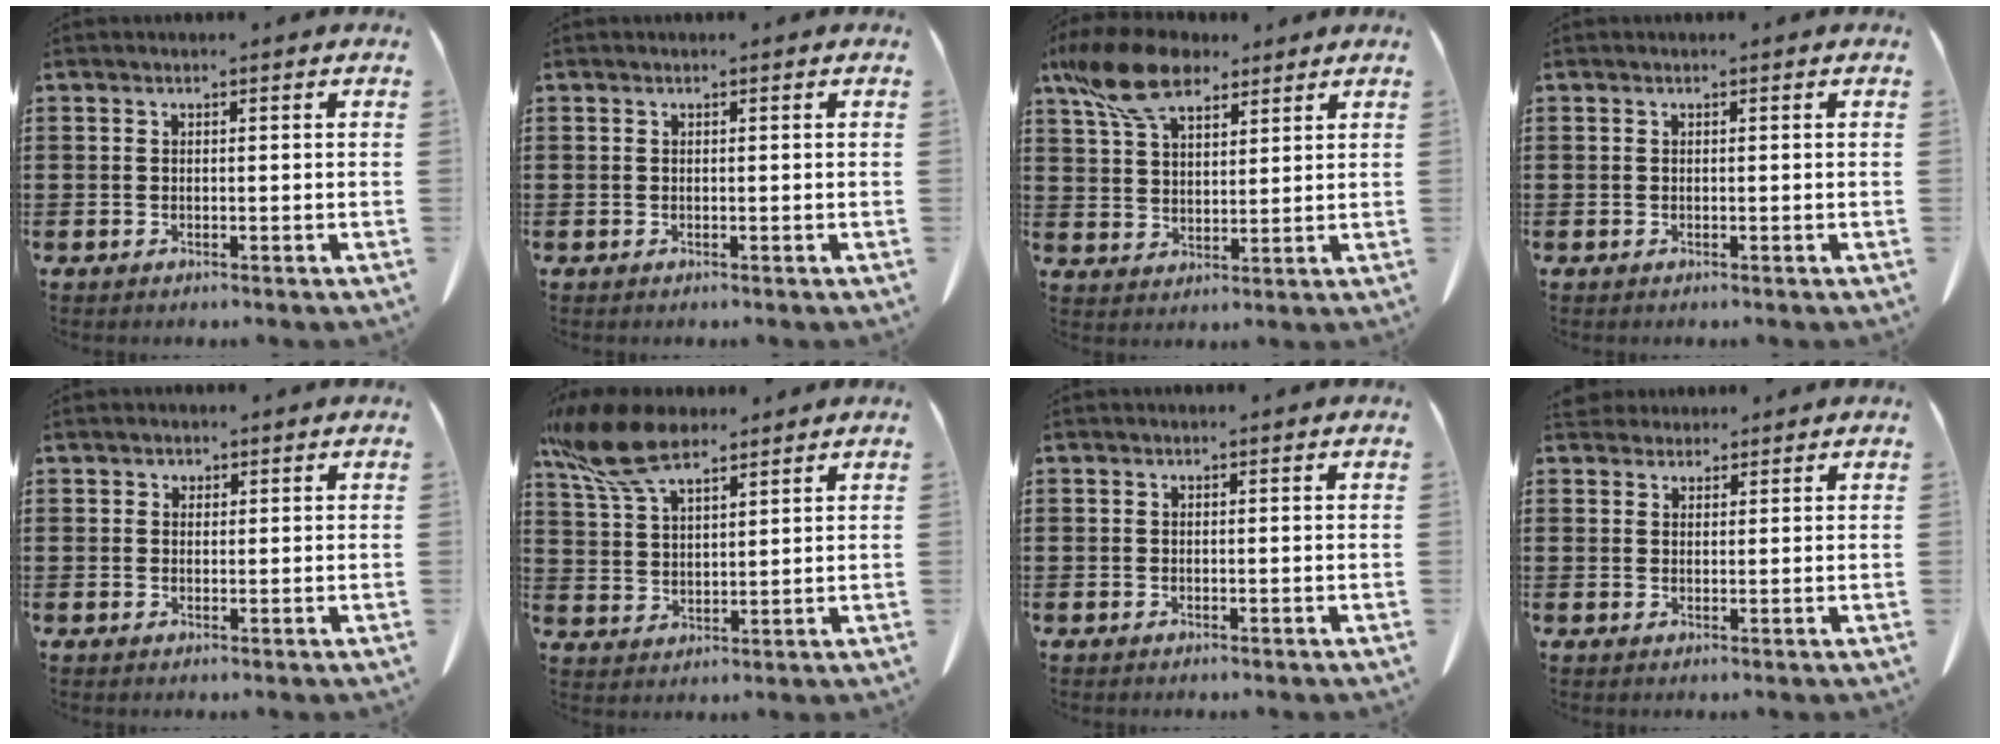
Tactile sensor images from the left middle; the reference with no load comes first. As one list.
[{"total": 0.0}, {"total": 10.8, "force": [7.6, 4.6, 6.1], "torque": [-0.147, -0.008, 0.143]}, {"total": 0.0}, {"total": 0.9, "force": [0.7, 0.6, 0.2], "torque": [-0.006, 0.000, 0.014]}, {"total": 10.5, "force": [7.6, 3.6, 6.3], "torque": [-0.154, -0.016, 0.141]}, {"total": 0.0}, {"total": 2.7, "force": [2.5, 0.9, 0.4], "torque": [-0.015, -0.001, 0.050]}]